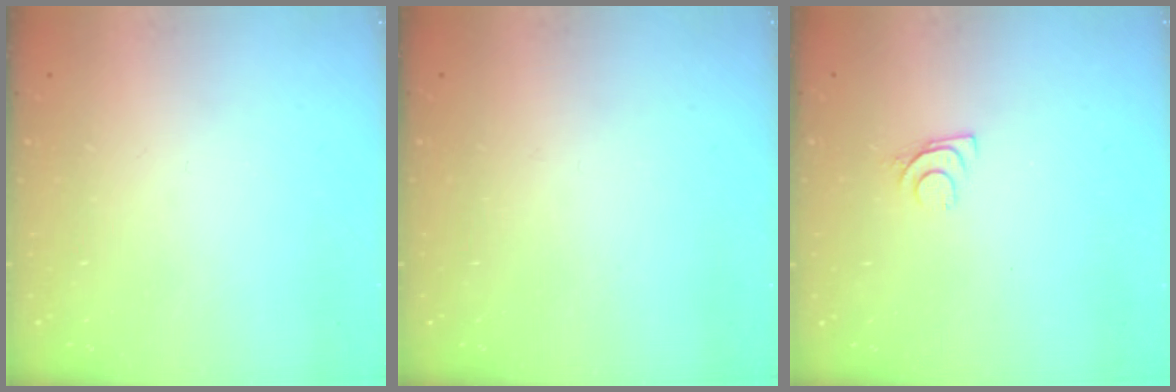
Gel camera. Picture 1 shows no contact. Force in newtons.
{"total": 2.8, "press": 2.8, "slide": 0.4}
{"total": 6.5, "press": 6.5, "slide": 0.7}